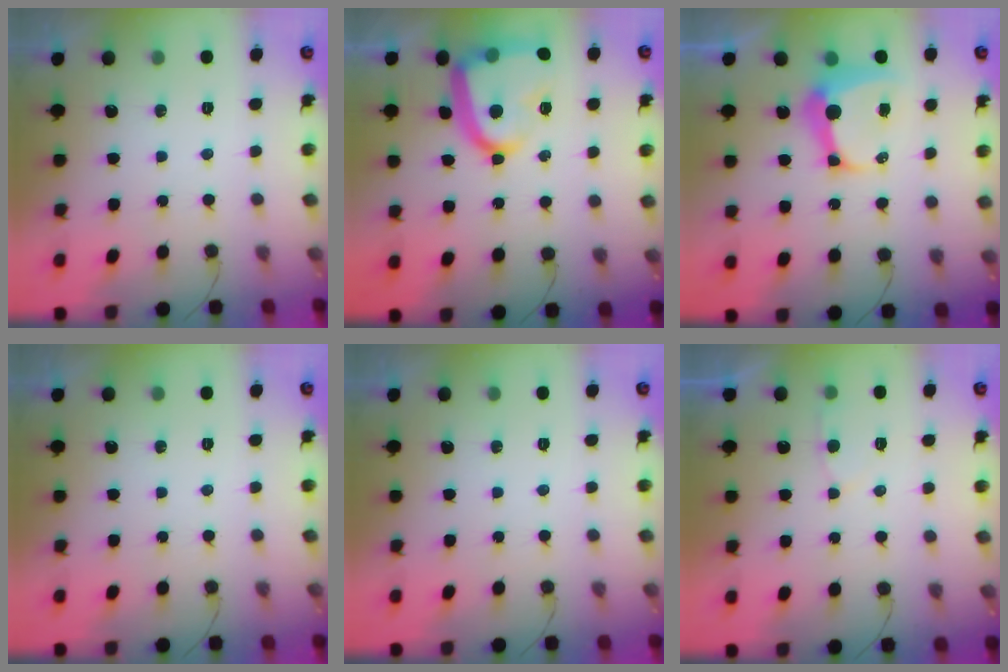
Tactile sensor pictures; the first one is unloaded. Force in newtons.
{"total": 17.1, "press": 17.0, "slide": 1.2}
{"total": 9.7, "press": 9.6, "slide": 1.0}
{"total": 0.0}
{"total": 0.0}
{"total": 3.9, "press": 3.8, "slide": 0.6}